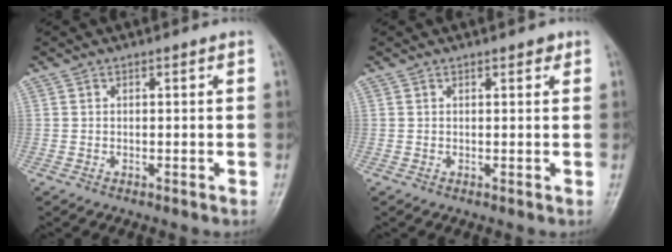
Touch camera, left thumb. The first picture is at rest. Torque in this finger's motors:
{"motor_torque": [-0.21, -0.09, -0.04, 0.02, 0.01]}